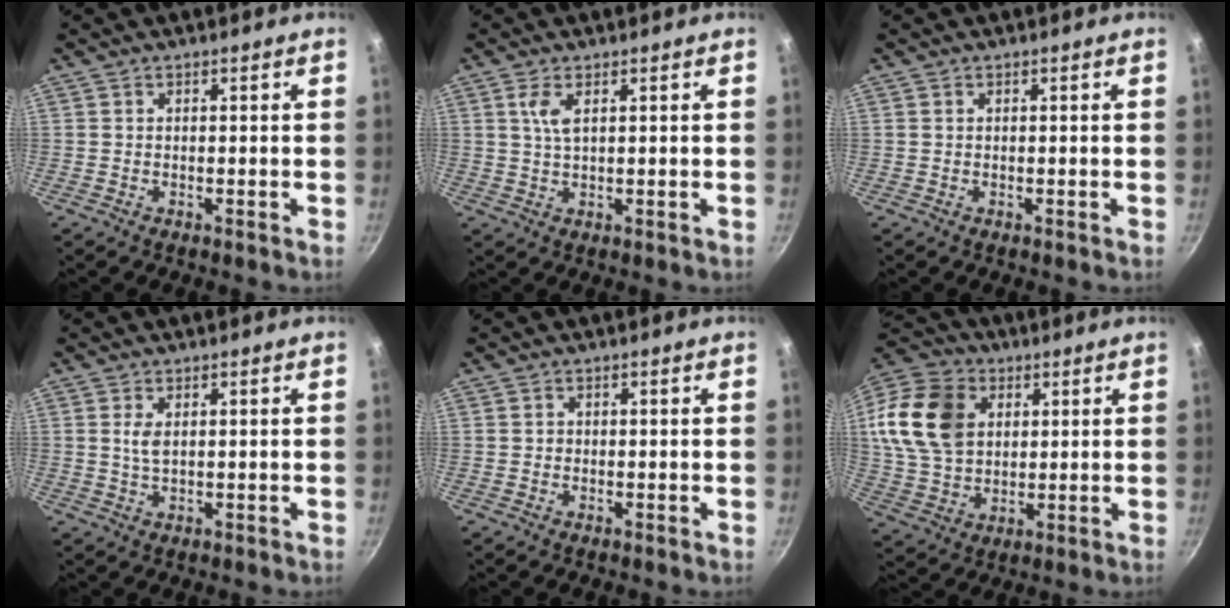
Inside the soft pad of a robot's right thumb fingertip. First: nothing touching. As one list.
[{"total": 3.3, "force": [1.2, 1.1, 2.9], "torque": [-0.064, -0.003, 0.027]}, {"total": 0.0}, {"total": 2.4, "force": [0.6, 1.1, 2.0], "torque": [-0.039, -0.005, 0.014]}, {"total": 0.6, "force": [-0.1, 0.6, 0.1], "torque": [0.001, 0.002, -0.003]}, {"total": 18.1, "force": [4.5, 13.5, 11.1], "torque": [-0.202, 0.003, 0.084]}]